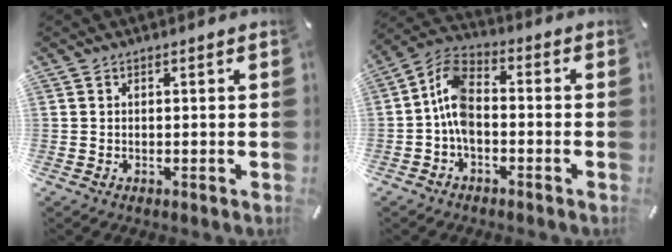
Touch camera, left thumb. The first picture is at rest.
{"total": 8.7, "force": [-2.2, 5.2, 6.6], "torque": [-0.143, 0.007, -0.041]}